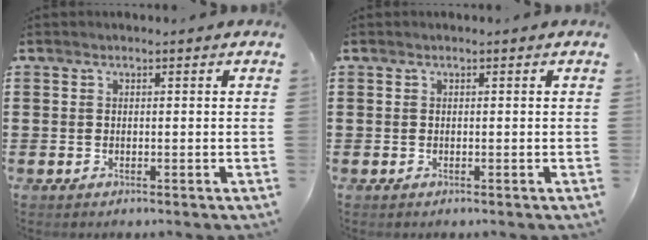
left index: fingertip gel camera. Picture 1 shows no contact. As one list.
[{"total": 0.0}]